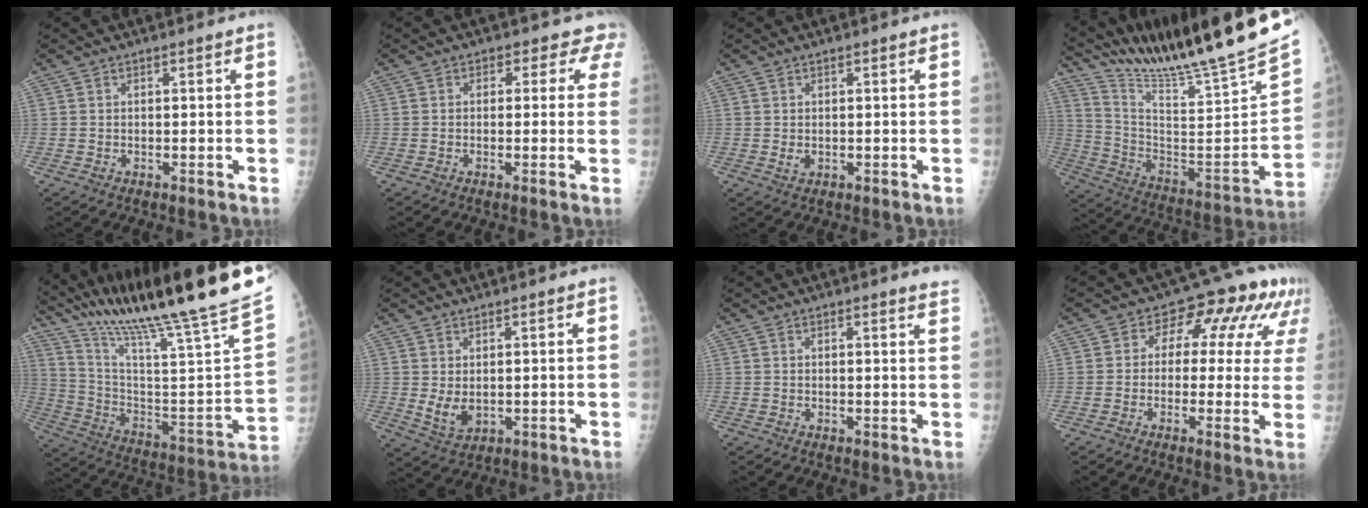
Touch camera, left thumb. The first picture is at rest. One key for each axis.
{"total": 3.4, "fx": 2.3, "fy": 2.5, "fz": 0.3, "tx": 0.029, "ty": -0.009, "tz": 0.001}
{"total": 1.7, "fx": 0.7, "fy": 0.9, "fz": 1.3, "tx": -0.023, "ty": -0.005, "tz": 0.015}
{"total": 28.4, "fx": 24.7, "fy": 0.5, "fz": 14.0, "tx": -0.216, "ty": -0.147, "tz": 0.389}
{"total": 30.4, "fx": 24.5, "fy": 0.1, "fz": 18.0, "tx": -0.283, "ty": -0.126, "tz": 0.379}
{"total": 4.7, "fx": 1.2, "fy": 2.6, "fz": 3.7, "tx": -0.062, "ty": -0.015, "tz": 0.032}
{"total": 2.8, "fx": 2.5, "fy": -0.1, "fz": 1.3, "tx": -0.016, "ty": -0.013, "tz": 0.019}
{"total": 12.7, "fx": 4.2, "fy": 7.8, "fz": 9.1, "tx": -0.064, "ty": 0.020, "tz": 0.040}